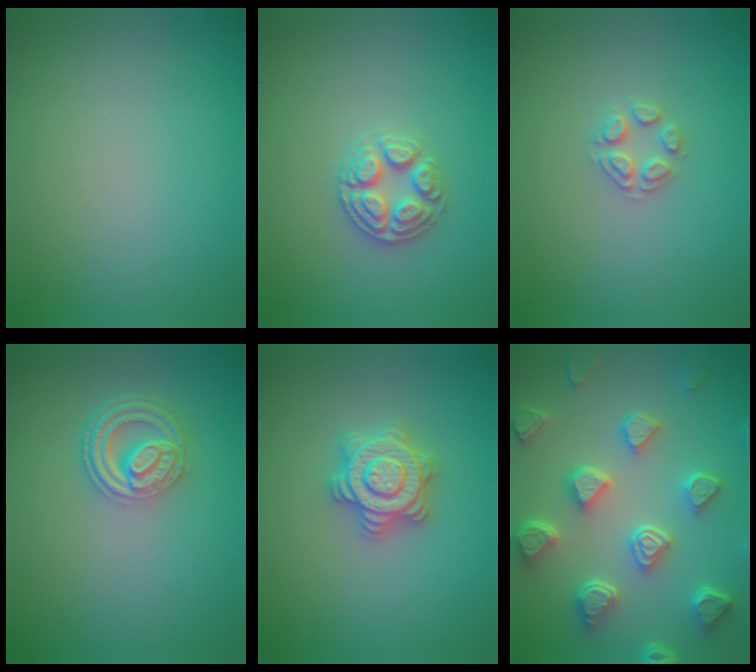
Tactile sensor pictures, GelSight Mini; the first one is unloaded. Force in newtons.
{"total": 2.9, "press": 2.9, "slide": 0.1}
{"total": 2.0, "press": 2.0, "slide": 0.1}
{"total": 4.5, "press": 3.4, "slide": 2.9}
{"total": 4.6, "press": 4.6, "slide": 0.6}
{"total": 7.0, "press": 5.5, "slide": 4.4}